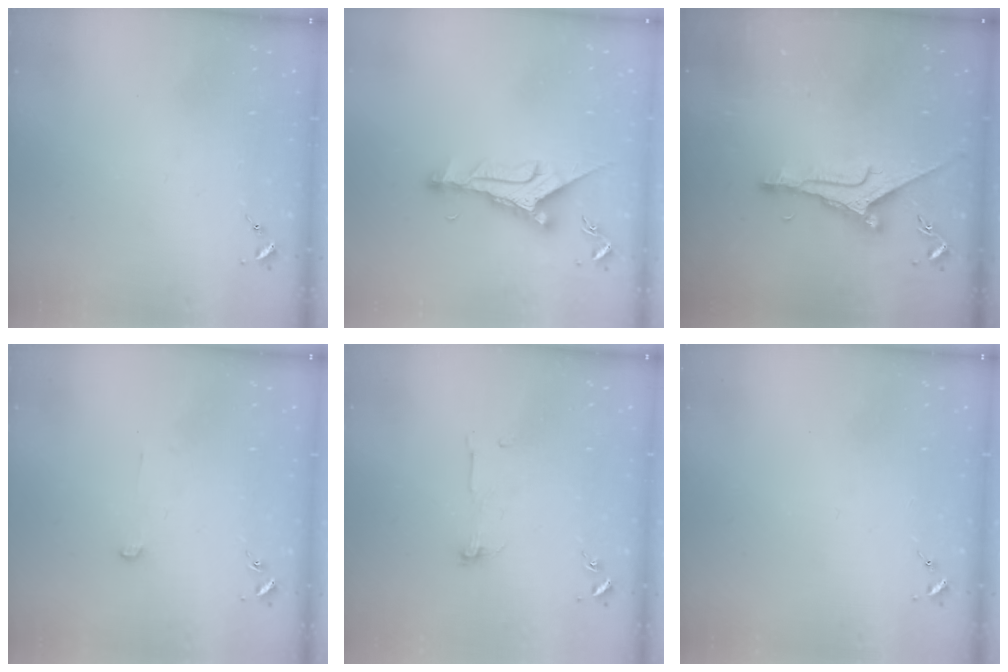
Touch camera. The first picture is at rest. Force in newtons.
{"total": 10.0, "press": 9.9, "slide": 0.7}
{"total": 9.1, "press": 9.1, "slide": 0.8}
{"total": 2.9, "press": 2.9, "slide": 0.2}
{"total": 4.0, "press": 4.0, "slide": 0.3}
{"total": 0.0}